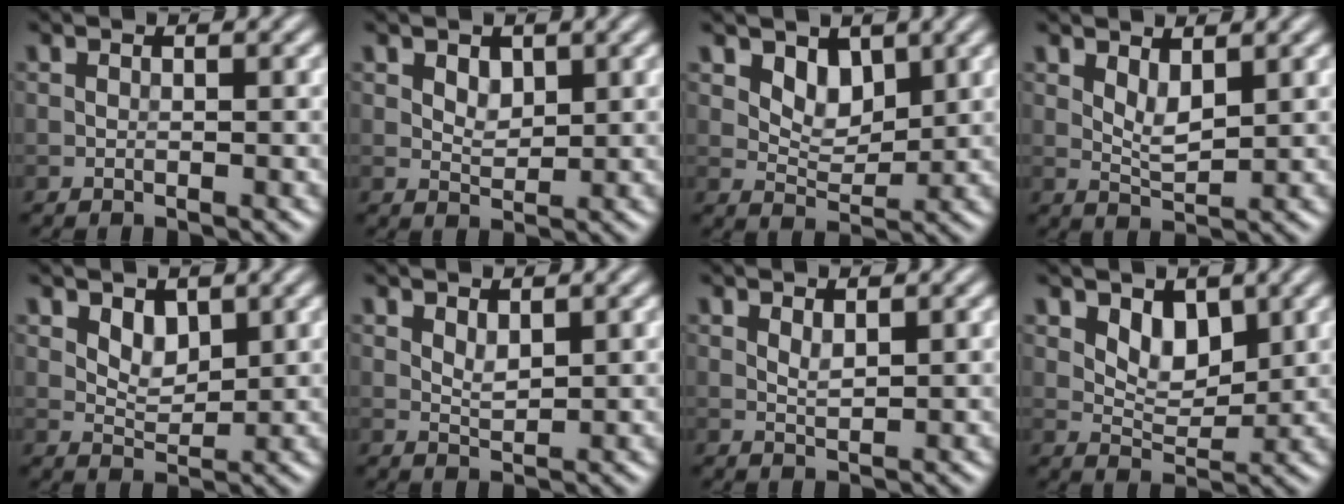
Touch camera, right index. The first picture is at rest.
{"total": 1.7, "force": [0.8, 1.0, 1.0], "torque": [-0.017, -0.003, 0.016]}
{"total": 2.9, "force": [1.6, 1.7, 1.6], "torque": [-0.031, -0.013, 0.031]}
{"total": 2.3, "force": [1.1, 0.9, 1.8], "torque": [-0.037, -0.005, 0.024]}
{"total": 2.2, "force": [1.2, 1.3, 1.3], "torque": [-0.023, -0.009, 0.025]}
{"total": 1.4, "force": [0.9, 0.6, 0.9], "torque": [-0.021, -0.002, 0.020]}
{"total": 1.0, "force": [0.7, 0.3, 0.7], "torque": [-0.018, -0.002, 0.015]}
{"total": 3.1, "force": [1.6, 1.8, 1.9], "torque": [-0.034, -0.012, 0.030]}